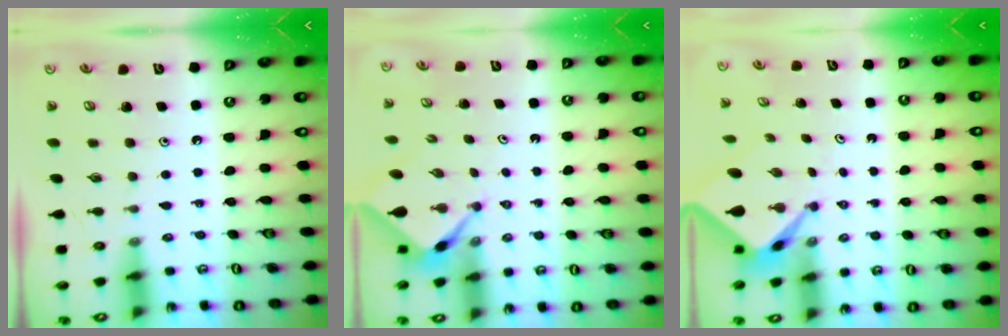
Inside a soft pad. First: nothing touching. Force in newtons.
{"total": 2.3, "press": 2.3, "slide": 0.3}
{"total": 2.4, "press": 2.4, "slide": 0.1}